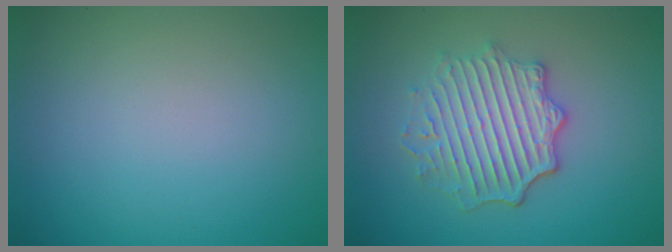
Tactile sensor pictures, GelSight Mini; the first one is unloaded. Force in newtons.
{"total": 5.0, "press": 4.1, "slide": 2.9}